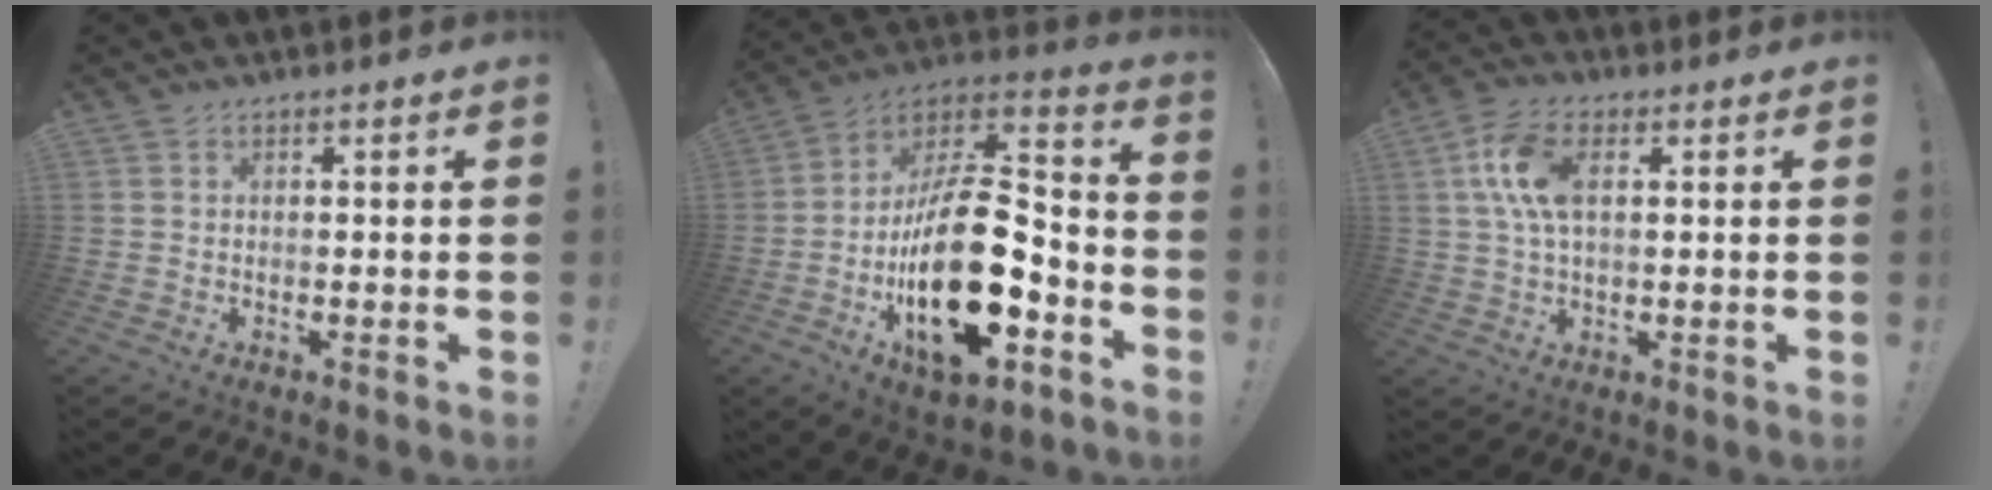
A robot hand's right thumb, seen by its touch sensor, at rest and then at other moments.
{"total": 28.0, "force": [-7.4, 13.3, 23.5], "torque": [-0.421, 0.039, -0.115]}
{"total": 10.6, "force": [2.4, 5.7, 8.6], "torque": [-0.183, 0.003, 0.042]}